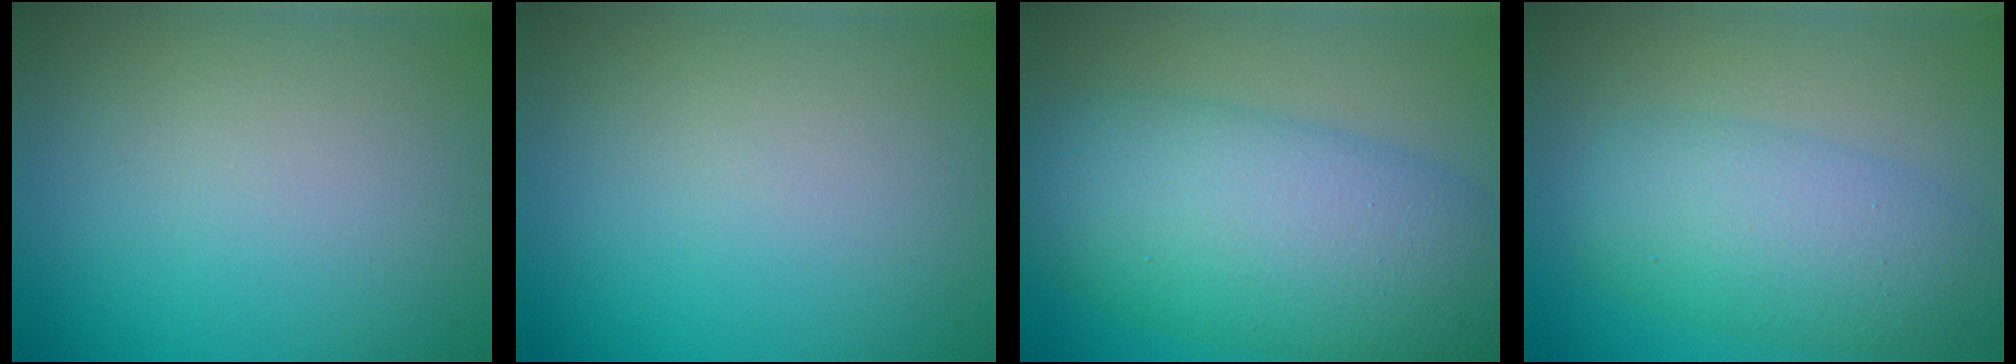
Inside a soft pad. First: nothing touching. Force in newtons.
{"total": 0.0}
{"total": 10.5, "press": 10.5, "slide": 0.2}
{"total": 6.0, "press": 6.0, "slide": 0.2}